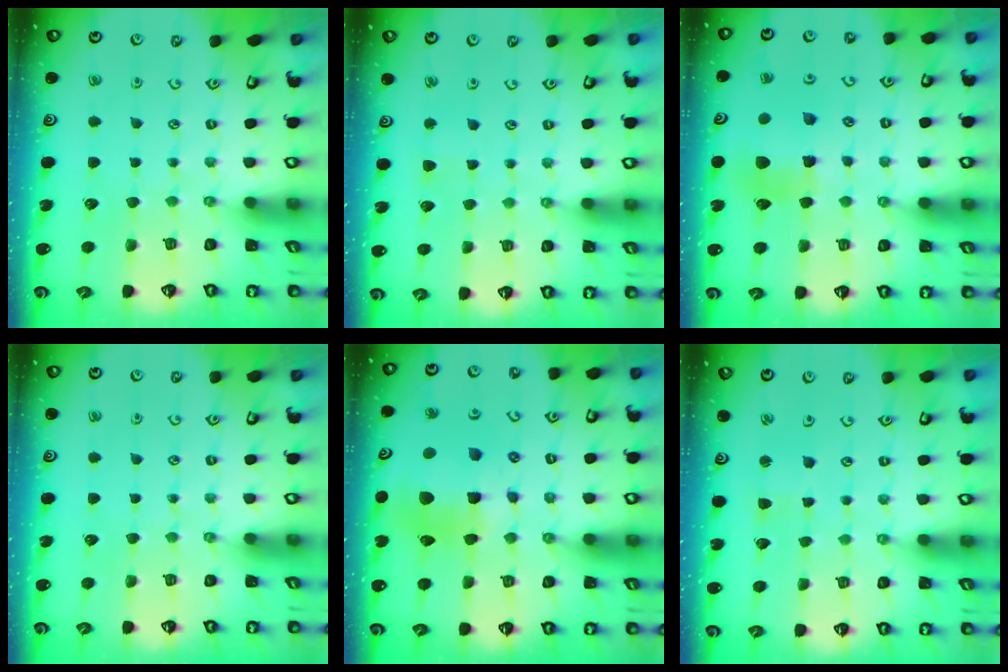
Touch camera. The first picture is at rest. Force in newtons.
{"total": 2.8, "press": 2.8, "slide": 0.5}
{"total": 8.8, "press": 8.7, "slide": 0.6}
{"total": 0.0}
{"total": 14.7, "press": 14.5, "slide": 1.9}
{"total": 2.0, "press": 1.9, "slide": 0.6}